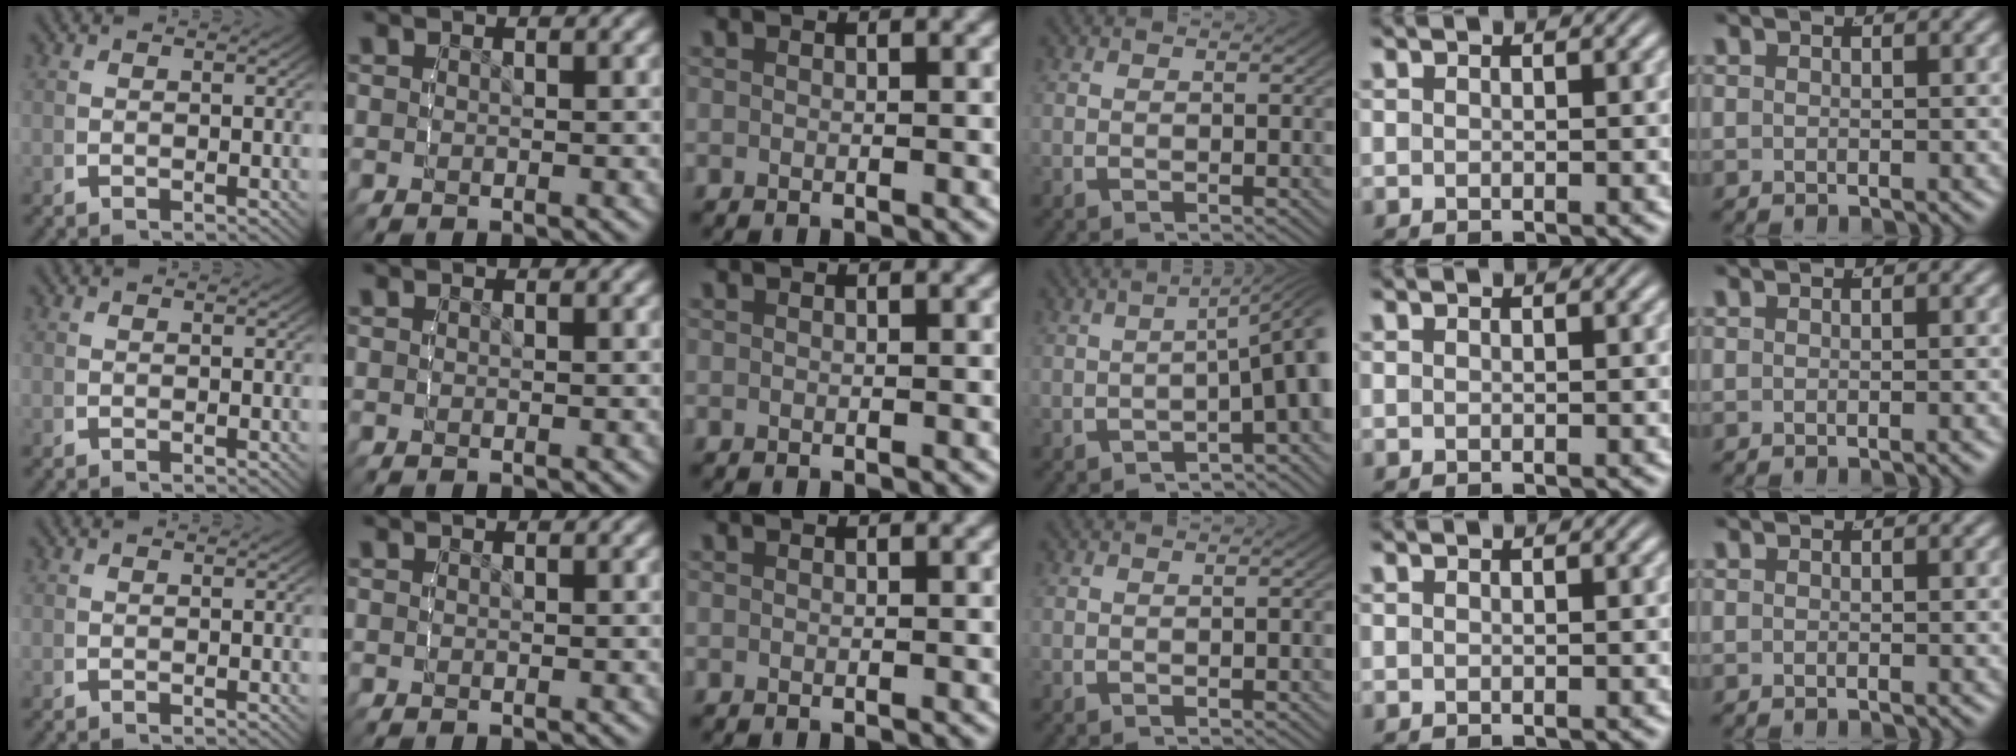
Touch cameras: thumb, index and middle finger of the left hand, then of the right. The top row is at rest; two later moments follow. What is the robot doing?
{"motion": "lift_and_place", "object": "bottle"}